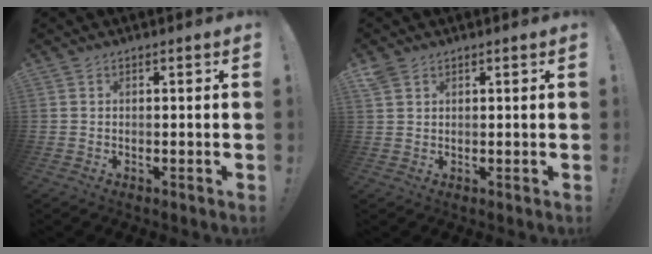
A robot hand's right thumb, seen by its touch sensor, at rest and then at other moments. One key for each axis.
{"total": 2.8, "fx": 2.0, "fy": 1.5, "fz": 1.2, "tx": -0.026, "ty": -0.007, "tz": 0.039}